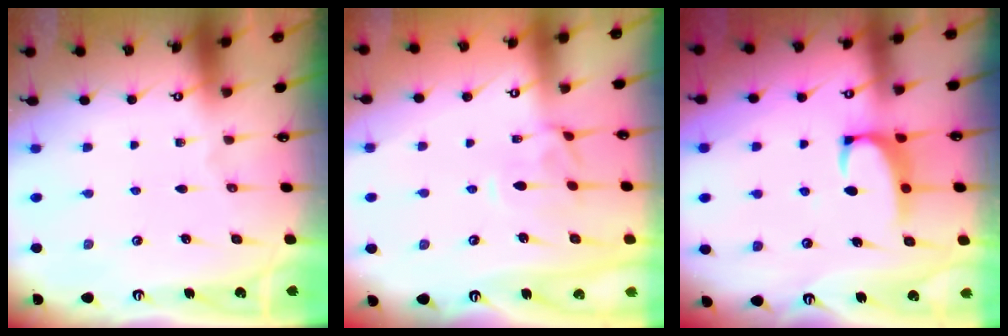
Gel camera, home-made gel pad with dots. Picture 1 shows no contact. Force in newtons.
{"total": 0.7, "press": 0.3, "slide": 0.6}
{"total": 2.5, "press": 2.4, "slide": 0.8}